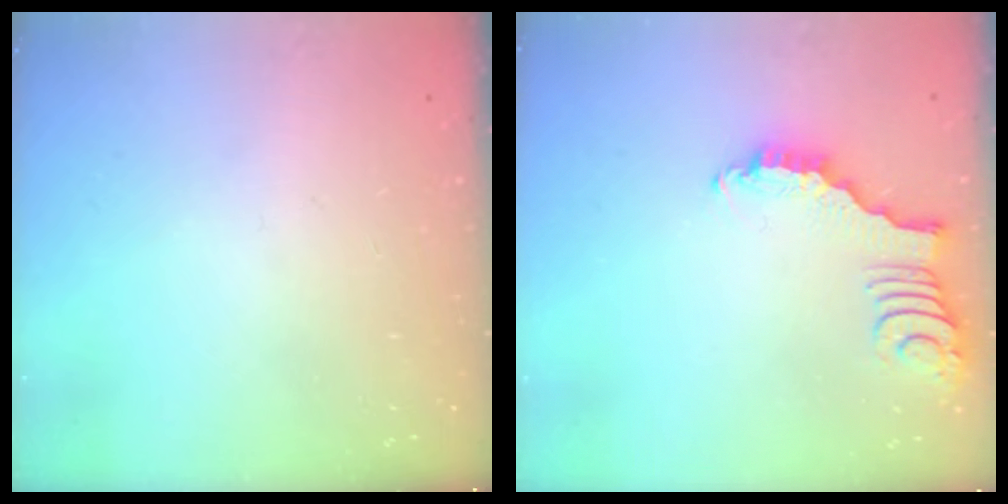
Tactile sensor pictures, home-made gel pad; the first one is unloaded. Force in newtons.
{"total": 2.9, "press": 2.8, "slide": 0.4}